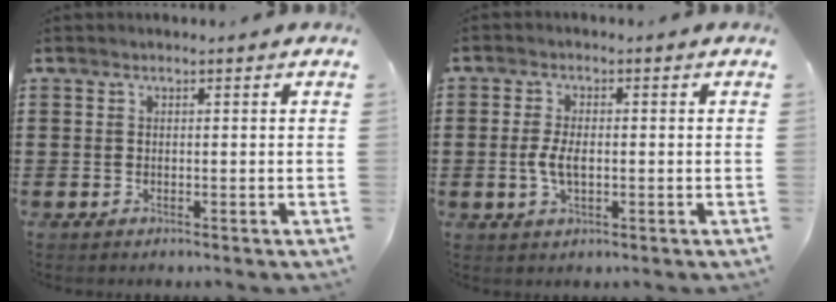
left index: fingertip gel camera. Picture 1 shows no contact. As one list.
[{"total": 4.2, "force": [-0.5, 1.9, 3.7], "torque": [-0.089, -0.004, -0.015]}]